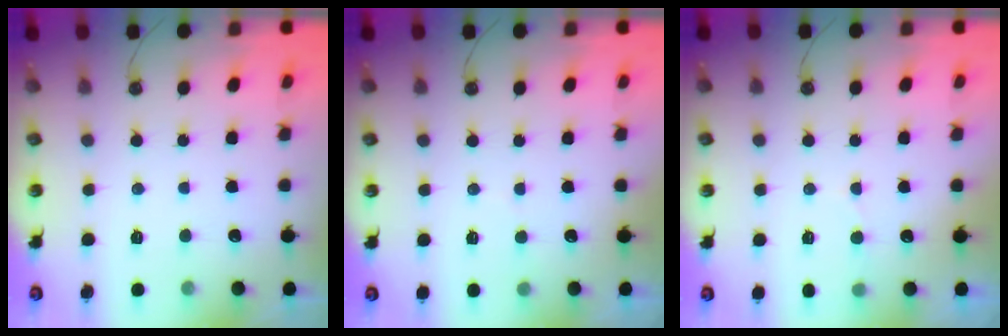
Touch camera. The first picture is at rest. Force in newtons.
{"total": 2.7, "press": 2.6, "slide": 0.2}
{"total": 5.4, "press": 5.2, "slide": 1.5}